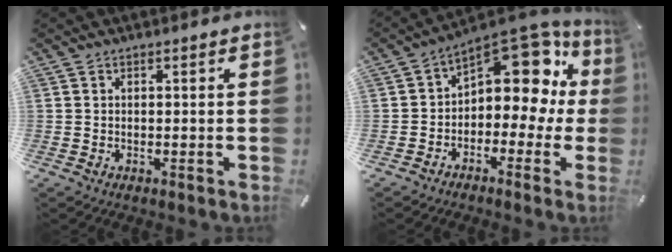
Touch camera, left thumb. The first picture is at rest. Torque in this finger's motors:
{"motor_torque": [0.86, 2.22, 0.32, 0.04, 0.13]}